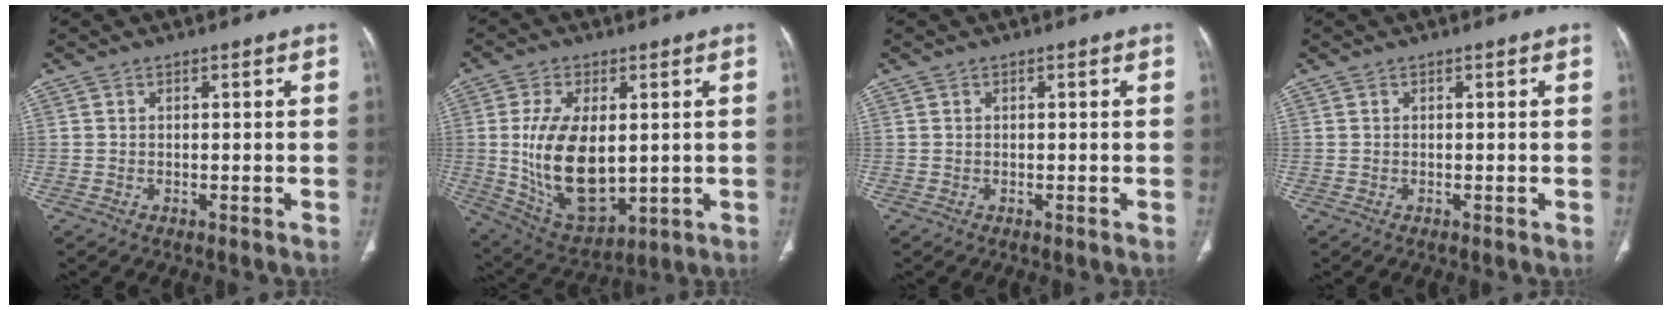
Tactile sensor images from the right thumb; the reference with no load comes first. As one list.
[{"total": 16.8, "force": [0.5, 9.2, 14.1], "torque": [-0.246, -0.015, 0.032]}, {"total": 0.0}, {"total": 0.0}]